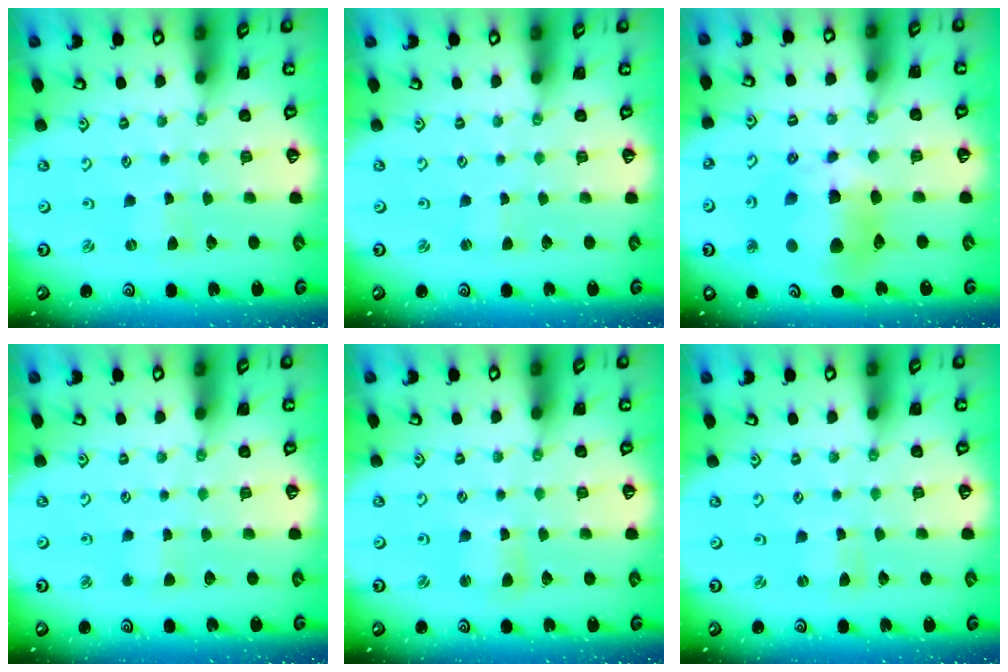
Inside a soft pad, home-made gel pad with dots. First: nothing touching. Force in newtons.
{"total": 0.0}
{"total": 16.2, "press": 16.1, "slide": 1.8}
{"total": 2.6, "press": 2.6, "slide": 0.3}
{"total": 2.7, "press": 2.7, "slide": 0.4}
{"total": 0.0}